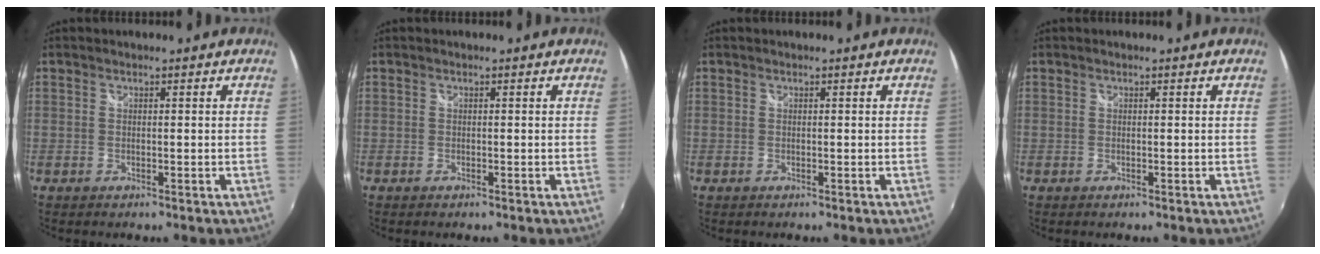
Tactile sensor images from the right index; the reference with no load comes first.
{"total": 0.0}
{"total": 0.0}
{"total": 0.0}